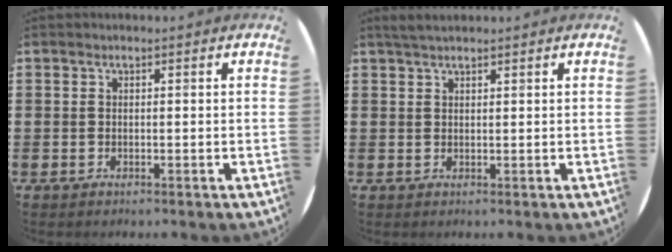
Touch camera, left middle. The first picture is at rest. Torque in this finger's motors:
{"motor_torque": [0.45, -0.38, -0.03, 0.00]}